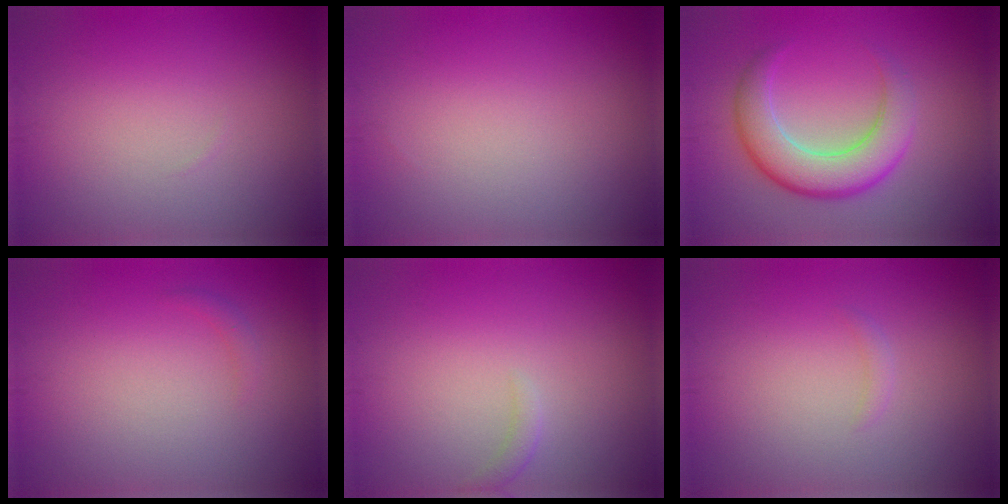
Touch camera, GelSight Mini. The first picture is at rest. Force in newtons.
{"total": 0.0}
{"total": 6.0, "press": 6.0, "slide": 0.5}
{"total": 0.7, "press": 0.7, "slide": 0.1}
{"total": 0.9, "press": 0.8, "slide": 0.1}
{"total": 0.6, "press": 0.6, "slide": 0.1}